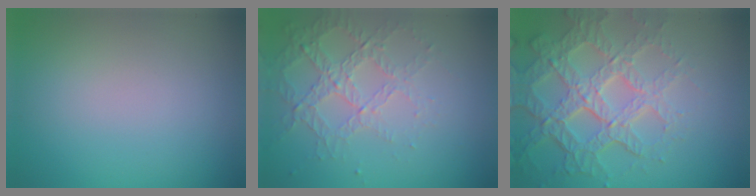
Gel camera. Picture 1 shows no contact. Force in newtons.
{"total": 4.2, "press": 2.9, "slide": 3.1}
{"total": 7.4, "press": 5.2, "slide": 5.2}